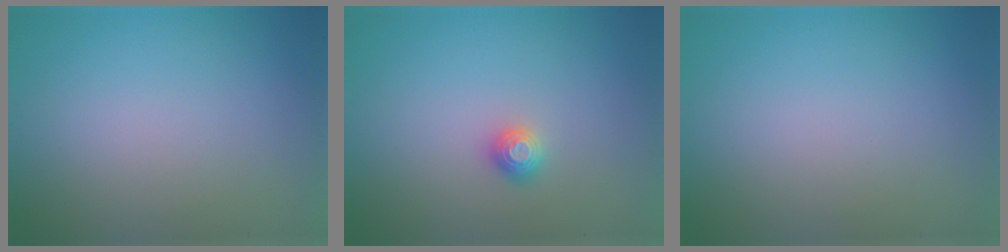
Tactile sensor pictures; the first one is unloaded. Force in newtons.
{"total": 1.1, "press": 1.1, "slide": 0.3}
{"total": 0.0}